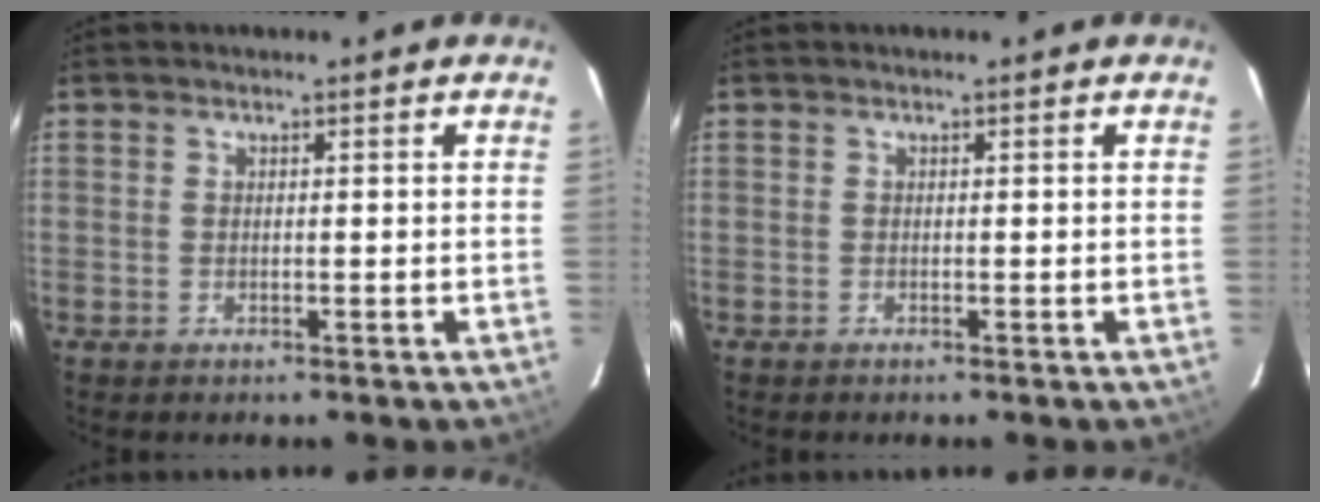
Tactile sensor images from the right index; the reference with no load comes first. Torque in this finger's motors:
{"motor_torque": [0.10, 0.04, 0.00, 0.01]}